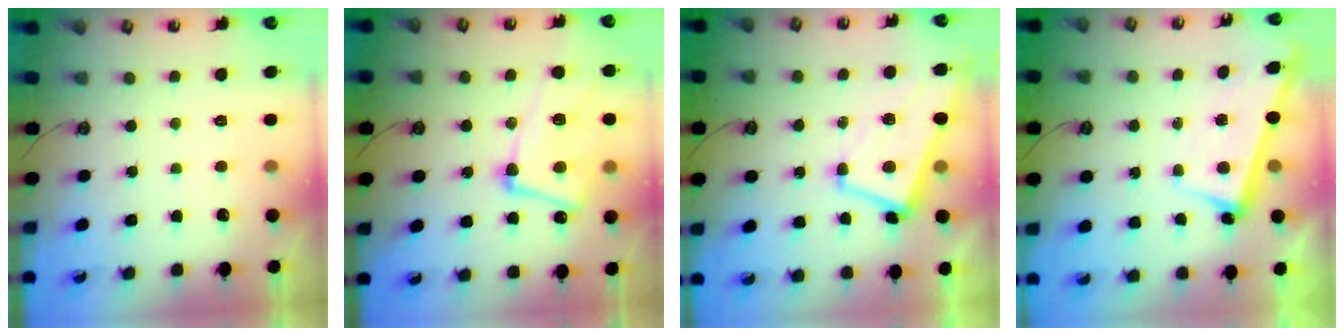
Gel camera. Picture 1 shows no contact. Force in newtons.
{"total": 10.8, "press": 10.6, "slide": 1.8}
{"total": 1.5, "press": 1.2, "slide": 0.8}
{"total": 2.3, "press": 2.1, "slide": 0.9}